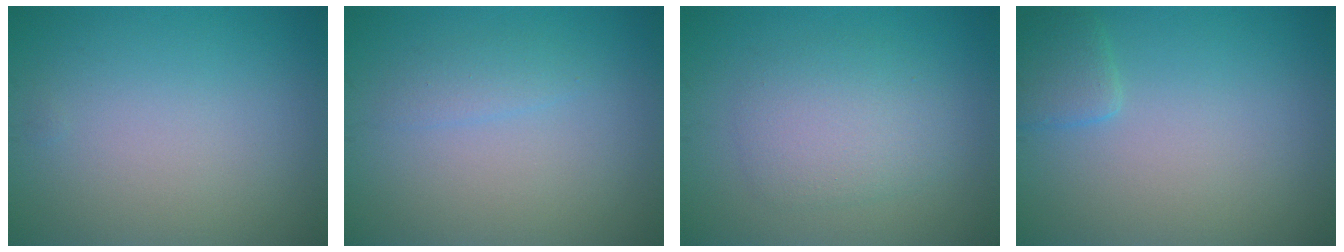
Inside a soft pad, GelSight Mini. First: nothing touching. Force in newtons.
{"total": 1.2, "press": 1.2, "slide": 0.1}
{"total": 3.6, "press": 3.6, "slide": 0.2}
{"total": 1.7, "press": 1.7, "slide": 0.1}